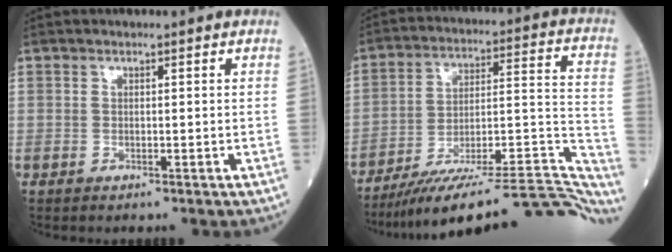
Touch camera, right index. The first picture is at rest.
{"total": 28.1, "force": [-24.5, 2.5, 13.6], "torque": [-0.097, 0.012, -0.347]}